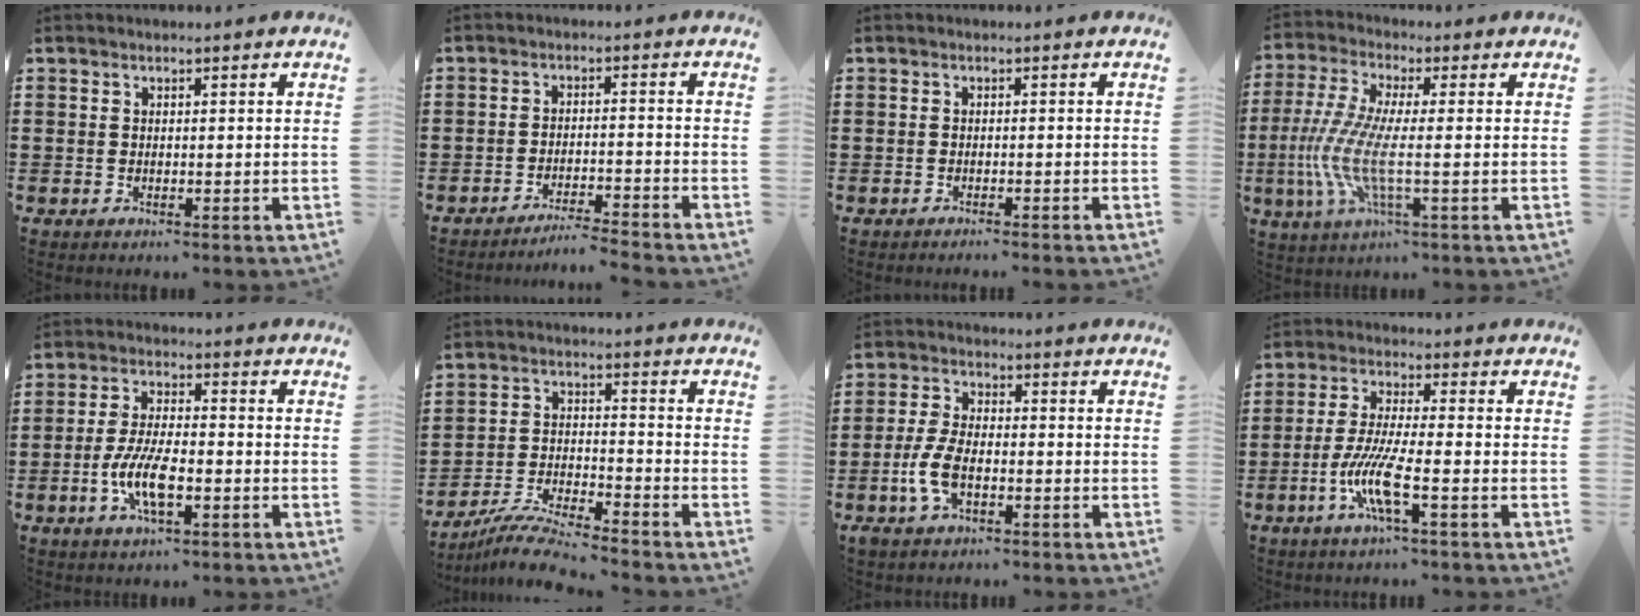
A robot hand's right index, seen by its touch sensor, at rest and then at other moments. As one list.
[{"total": 3.5, "force": [-3.4, -0.7, 0.5], "torque": [-0.012, -0.007, -0.069]}, {"total": 0.9, "force": [-0.8, -0.3, 0.1], "torque": [-0.004, -0.002, -0.015]}, {"total": 9.5, "force": [-2.0, 2.1, 9.1], "torque": [-0.220, -0.026, -0.046]}, {"total": 8.0, "force": [-2.6, 2.7, 7.1], "torque": [-0.158, -0.011, -0.052]}, {"total": 7.0, "force": [-6.7, -0.3, 2.1], "torque": [-0.048, -0.003, -0.132]}, {"total": 6.2, "force": [-2.0, 2.7, 5.2], "torque": [-0.125, -0.007, -0.043]}, {"total": 8.3, "force": [-3.3, 0.8, 7.6], "torque": [-0.165, -0.017, -0.067]}]